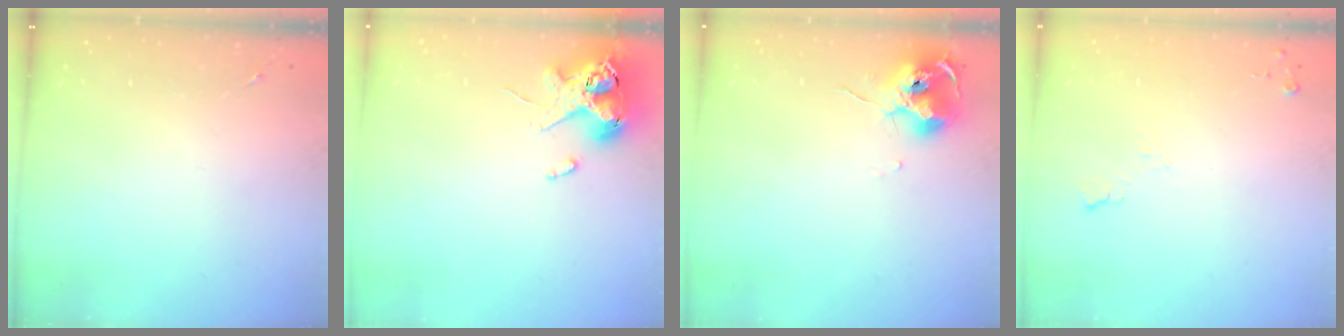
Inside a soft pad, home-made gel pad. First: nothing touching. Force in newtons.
{"total": 11.7, "press": 11.5, "slide": 1.7}
{"total": 10.3, "press": 10.3, "slide": 0.9}
{"total": 5.7, "press": 5.6, "slide": 0.7}